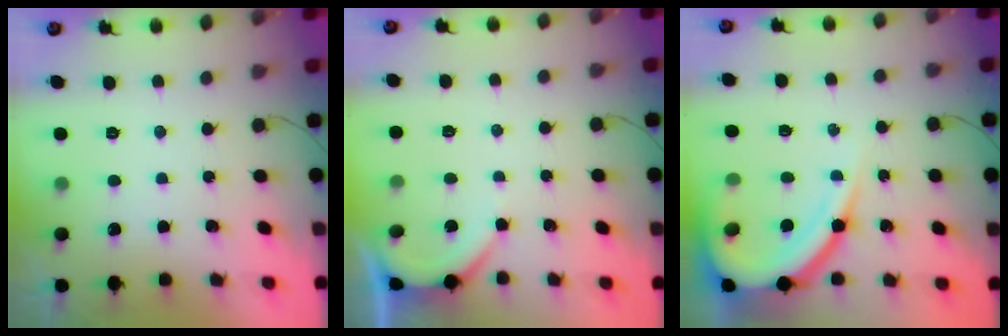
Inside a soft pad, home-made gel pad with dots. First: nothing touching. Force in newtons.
{"total": 3.5, "press": 3.5, "slide": 0.5}
{"total": 13.2, "press": 13.1, "slide": 1.4}